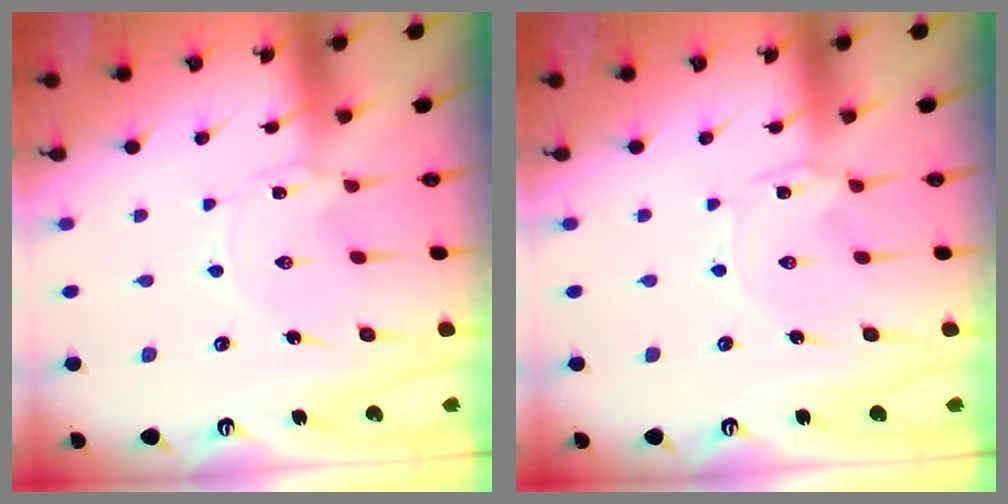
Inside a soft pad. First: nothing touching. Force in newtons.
{"total": 1.0, "press": 1.0, "slide": 0.1}